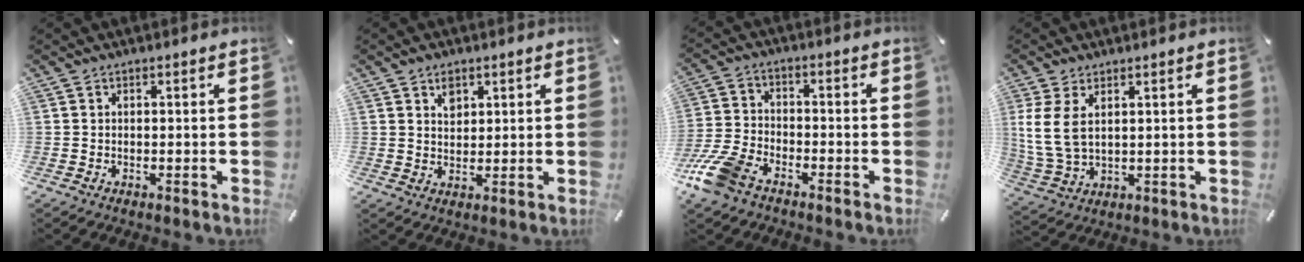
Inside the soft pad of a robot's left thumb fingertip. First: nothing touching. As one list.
[{"total": 3.4, "force": [1.9, 2.6, 0.9], "torque": [0.002, -0.007, 0.032]}, {"total": 9.9, "force": [-6.9, 4.9, 5.1], "torque": [-0.124, 0.024, -0.136]}, {"total": 8.0, "force": [2.4, 4.7, 6.0], "torque": [-0.150, -0.009, 0.044]}]